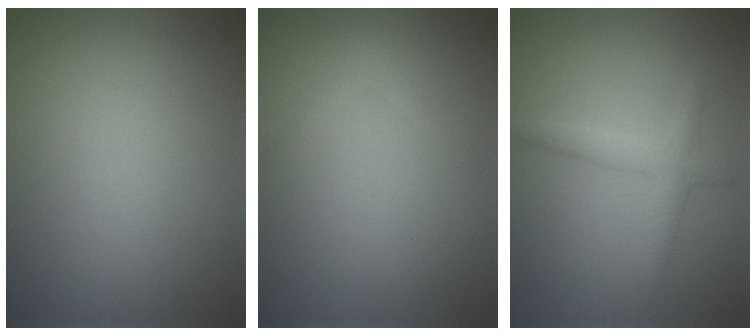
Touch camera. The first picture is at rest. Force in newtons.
{"total": 1.3, "press": 1.3, "slide": 0.1}
{"total": 2.2, "press": 2.2, "slide": 0.1}